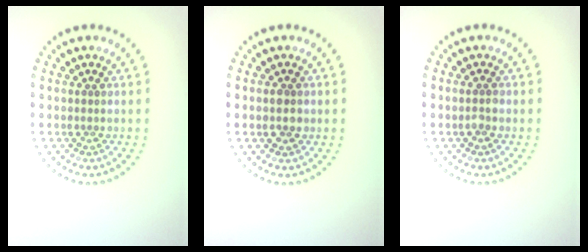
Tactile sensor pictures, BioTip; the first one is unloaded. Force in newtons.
{"total": 2.1, "press": 2.1, "slide": 0.0}
{"total": 1.0, "press": 1.0, "slide": 0.1}